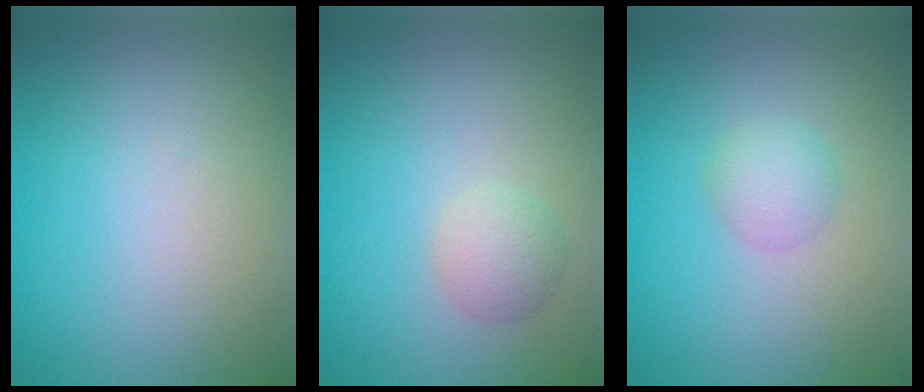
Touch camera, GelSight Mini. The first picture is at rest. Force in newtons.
{"total": 2.1, "press": 2.1, "slide": 0.1}
{"total": 1.9, "press": 1.9, "slide": 0.0}